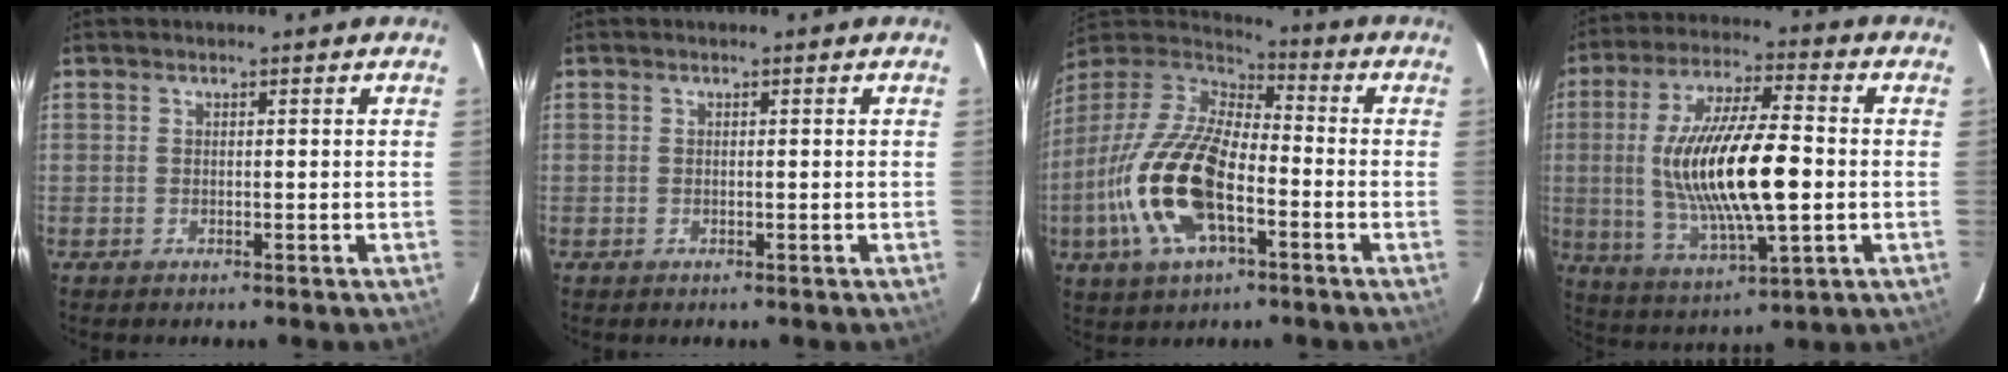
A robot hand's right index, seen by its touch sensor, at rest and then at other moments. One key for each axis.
{"total": 0.0}
{"total": 19.9, "fx": -6.6, "fy": 8.8, "fz": 16.5, "tx": -0.350, "ty": -0.022, "tz": -0.131}
{"total": 19.4, "fx": -0.9, "fy": 5.6, "fz": 18.6, "tx": -0.354, "ty": -0.007, "tz": -0.008}